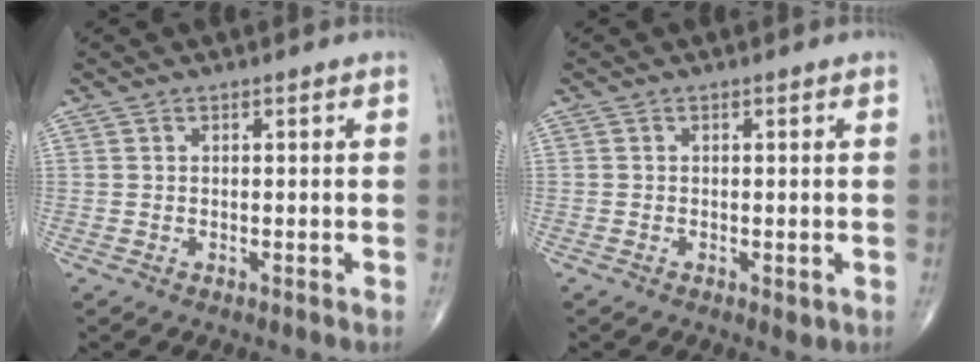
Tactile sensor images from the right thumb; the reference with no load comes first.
{"total": 1.4, "force": [-0.4, 0.7, 1.1], "torque": [-0.013, -0.003, -0.006]}